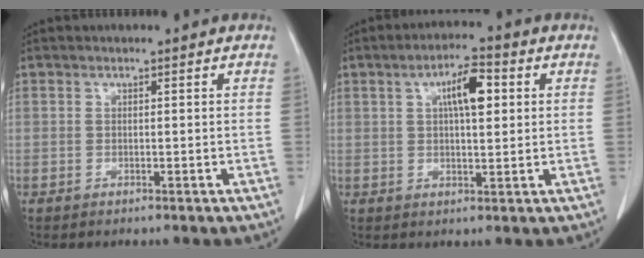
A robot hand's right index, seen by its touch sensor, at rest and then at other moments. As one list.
[{"total": 6.6, "force": [2.0, 1.8, 6.1], "torque": [-0.103, 0.012, 0.032]}]